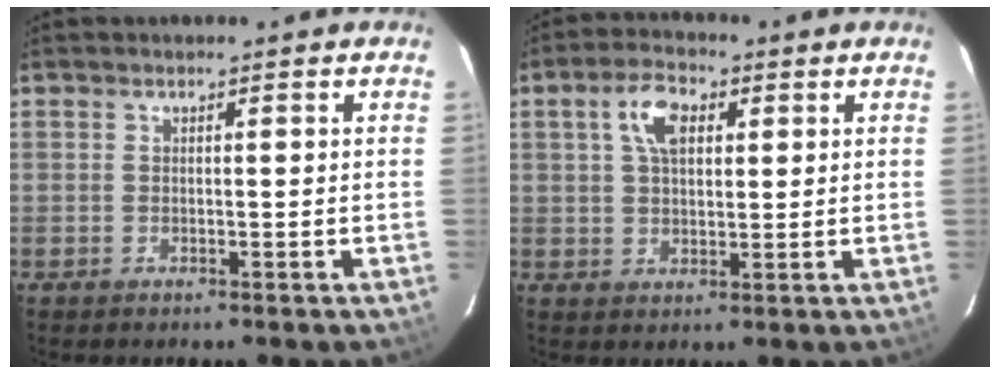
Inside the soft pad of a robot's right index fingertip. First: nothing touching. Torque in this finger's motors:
{"motor_torque": [0.33, 0.21, 0.25, 0.09]}